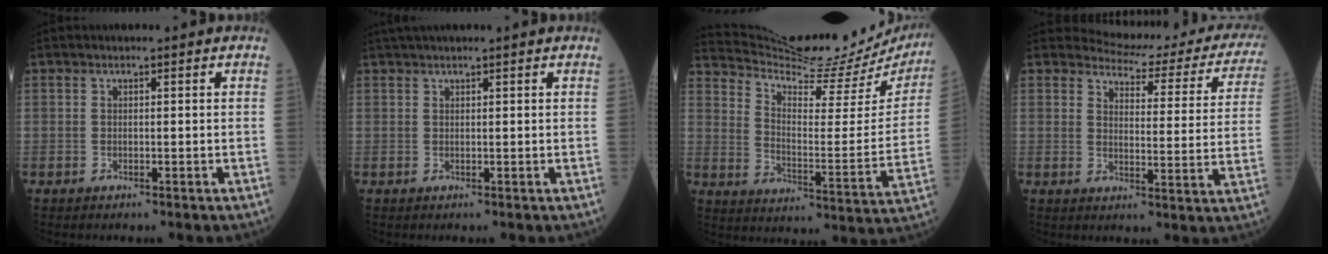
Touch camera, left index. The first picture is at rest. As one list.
[{"total": 2.5, "force": [2.1, -0.6, 1.2], "torque": [-0.020, 0.018, 0.043]}, {"total": 25.3, "force": [23.6, 4.0, 7.9], "torque": [-0.136, -0.060, 0.315]}, {"total": 17.3, "force": [16.6, 3.8, 3.1], "torque": [-0.014, -0.066, 0.168]}]